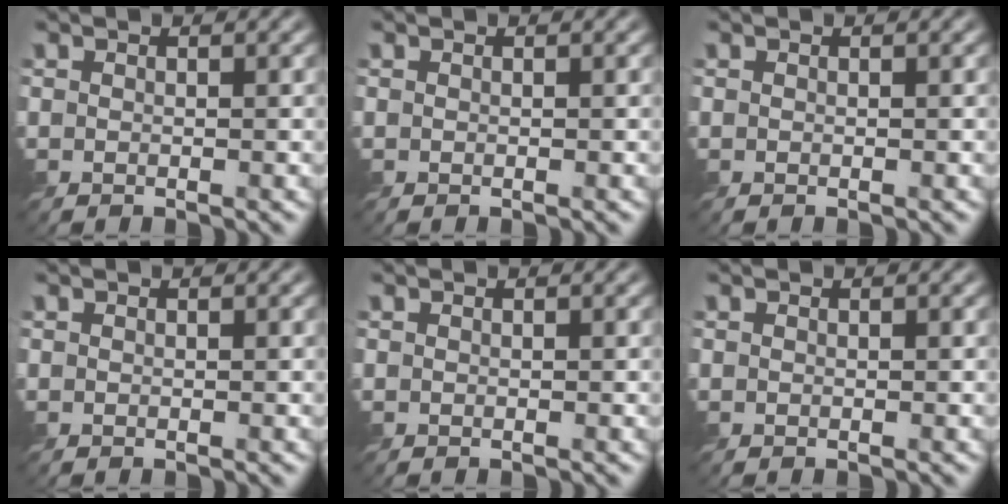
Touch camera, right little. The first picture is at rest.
{"total": 0.0}
{"total": 0.0}
{"total": 0.0}
{"total": 0.0}
{"total": 0.0}